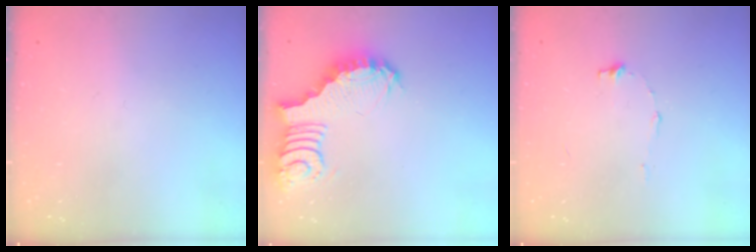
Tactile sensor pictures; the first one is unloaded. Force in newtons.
{"total": 3.5, "press": 3.4, "slide": 0.6}
{"total": 5.6, "press": 5.6, "slide": 0.5}